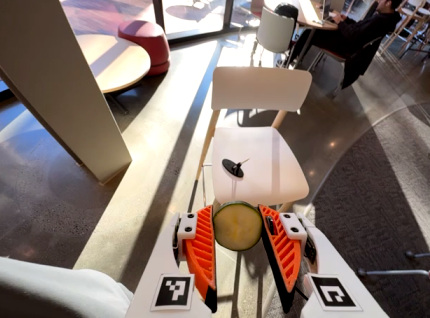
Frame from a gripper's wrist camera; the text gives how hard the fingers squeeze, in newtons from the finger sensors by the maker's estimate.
{"total": 9.3, "left": 9.2, "right": 9.4}